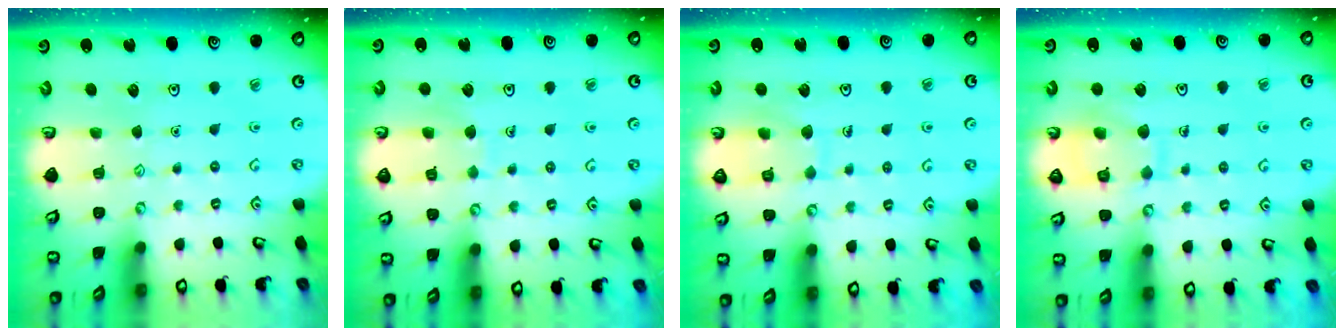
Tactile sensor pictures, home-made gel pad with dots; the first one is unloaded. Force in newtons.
{"total": 5.4, "press": 5.4, "slide": 0.3}
{"total": 8.1, "press": 8.1, "slide": 0.7}
{"total": 11.0, "press": 11.0, "slide": 0.9}